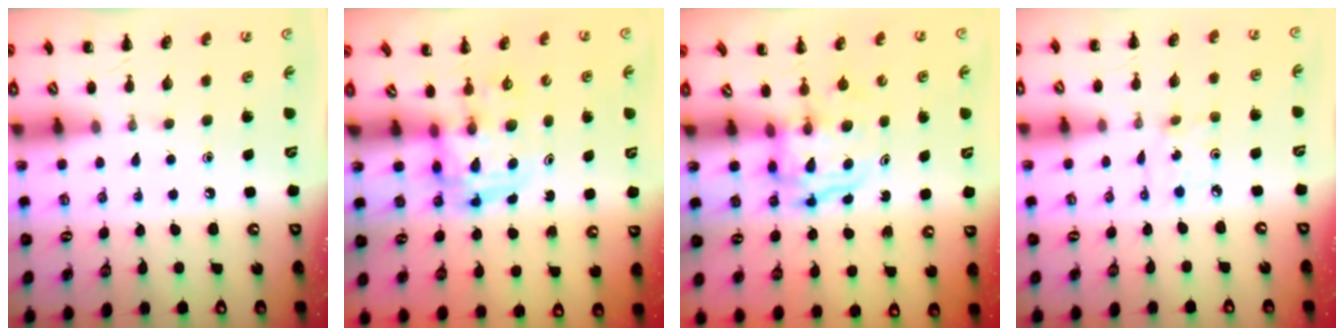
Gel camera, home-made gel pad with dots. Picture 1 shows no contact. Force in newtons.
{"total": 3.5, "press": 3.4, "slide": 0.6}
{"total": 3.6, "press": 3.6, "slide": 0.3}
{"total": 2.5, "press": 2.4, "slide": 0.8}